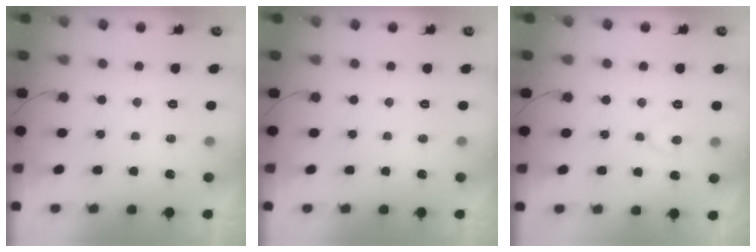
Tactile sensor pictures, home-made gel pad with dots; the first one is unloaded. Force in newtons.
{"total": 0.0}
{"total": 5.8, "press": 5.8, "slide": 0.5}